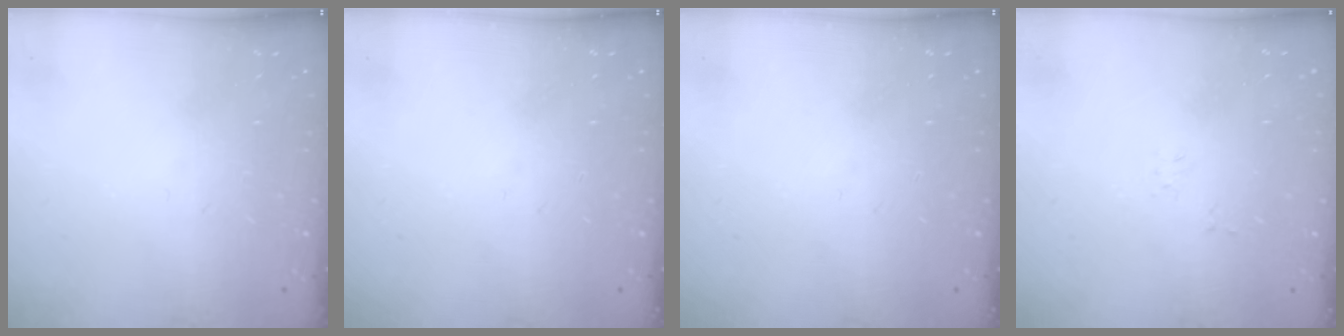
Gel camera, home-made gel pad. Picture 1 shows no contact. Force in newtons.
{"total": 0.0}
{"total": 0.0}
{"total": 2.7, "press": 2.7, "slide": 0.3}